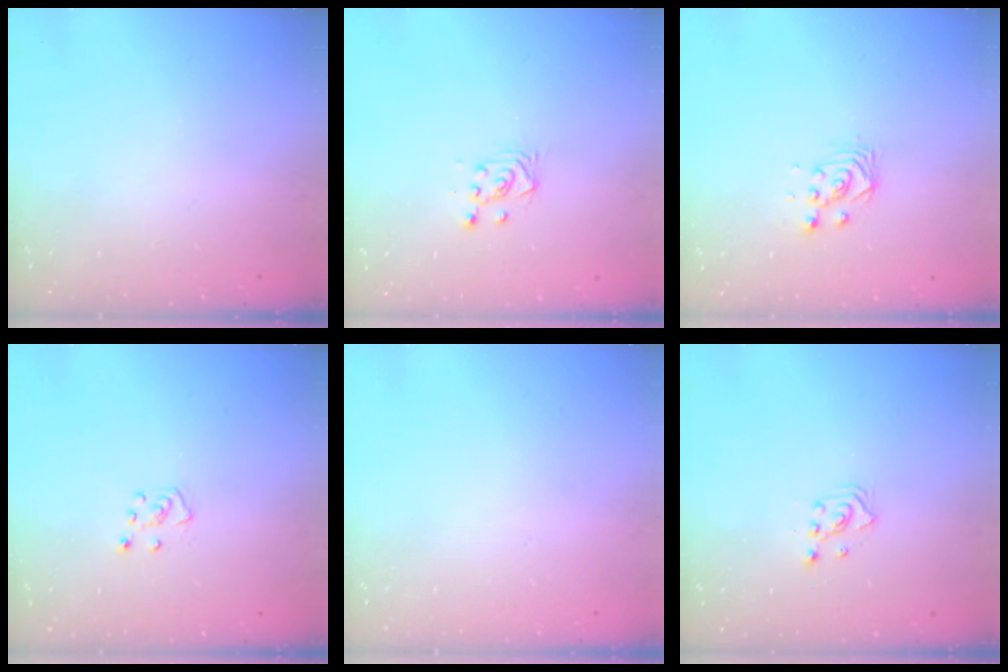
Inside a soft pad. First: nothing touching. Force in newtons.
{"total": 4.1, "press": 4.0, "slide": 1.0}
{"total": 3.0, "press": 2.9, "slide": 0.3}
{"total": 3.7, "press": 3.6, "slide": 0.4}
{"total": 0.0}
{"total": 2.5, "press": 2.5, "slide": 0.3}